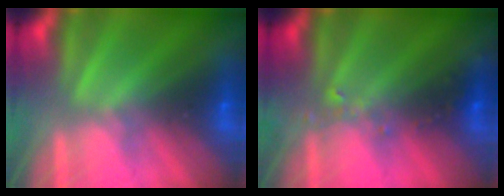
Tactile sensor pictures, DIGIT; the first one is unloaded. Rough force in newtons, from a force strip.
{"total": 2.4}